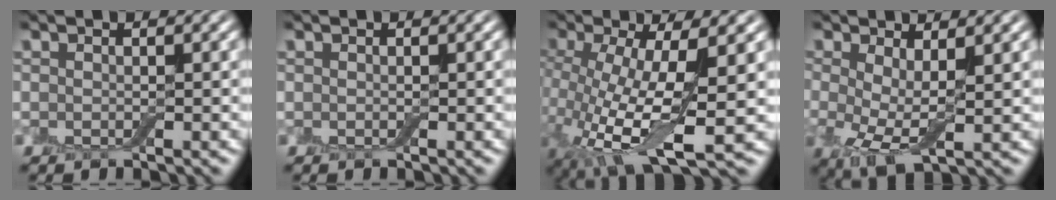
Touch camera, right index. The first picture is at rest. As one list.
[{"total": 0.0}, {"total": 9.0, "force": [-0.9, 2.8, 8.5], "torque": [-0.161, -0.014, -0.009]}, {"total": 3.8, "force": [0.1, 1.7, 3.3], "torque": [-0.065, -0.008, 0.003]}]